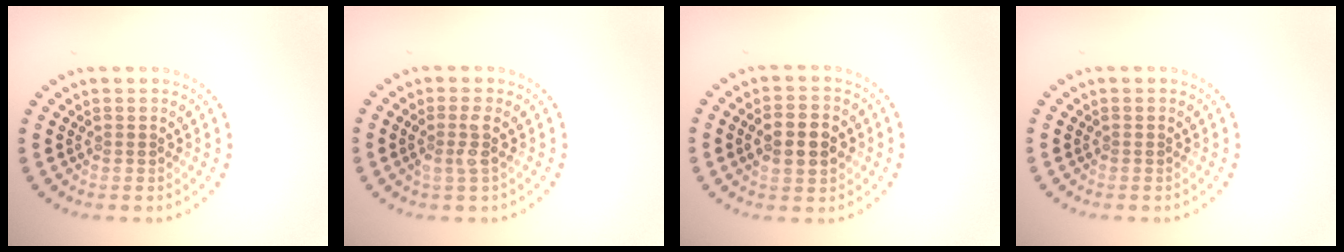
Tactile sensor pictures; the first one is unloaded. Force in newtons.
{"total": 1.6, "press": 1.3, "slide": 1.0}
{"total": 3.7, "press": 3.7, "slide": 0.1}
{"total": 0.0}